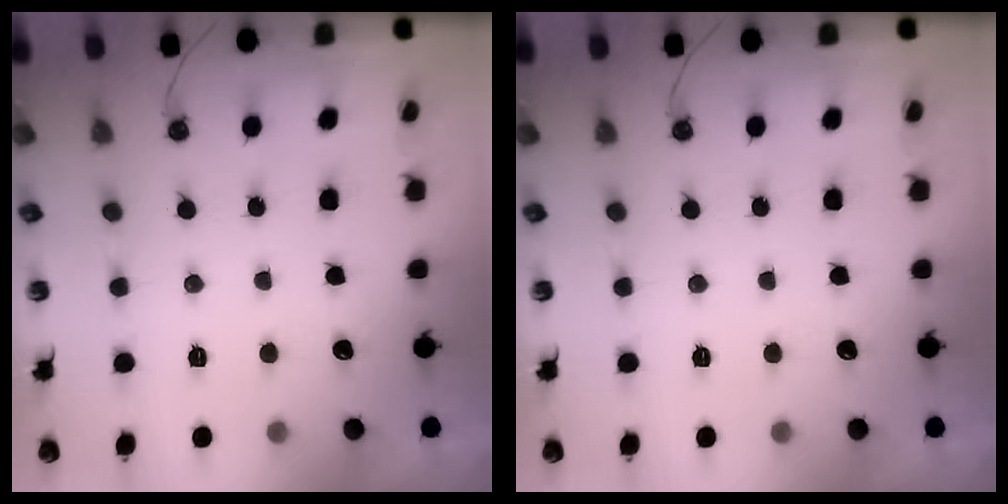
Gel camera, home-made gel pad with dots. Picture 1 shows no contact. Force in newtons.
{"total": 0.0}